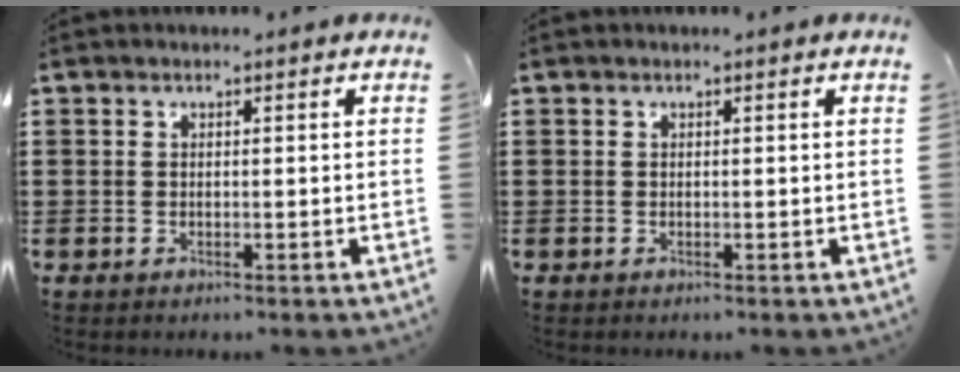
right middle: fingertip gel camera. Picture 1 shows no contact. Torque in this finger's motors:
{"motor_torque": [-0.11, 0.03, 0.01, 0.01]}